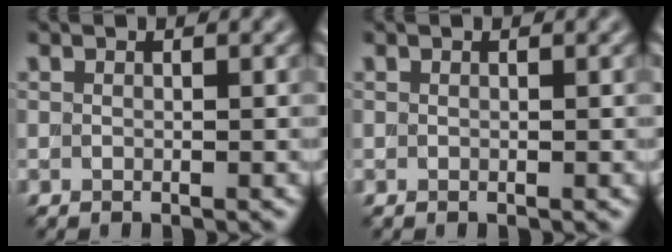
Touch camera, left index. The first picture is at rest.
{"total": 0.0}